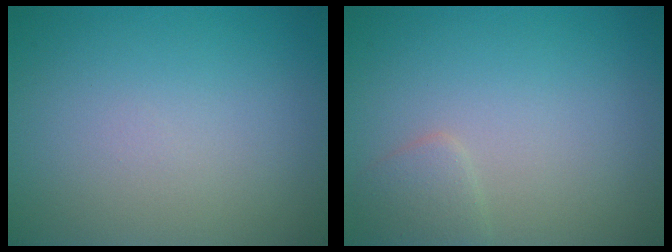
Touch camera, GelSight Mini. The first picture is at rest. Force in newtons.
{"total": 1.5, "press": 1.5, "slide": 0.0}